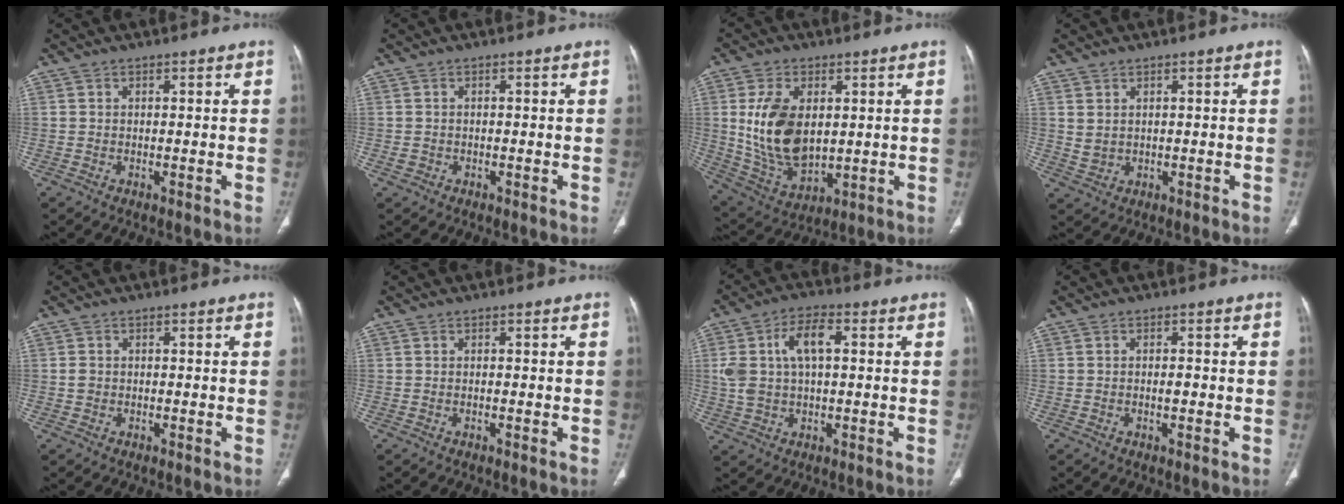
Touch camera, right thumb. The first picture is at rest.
{"total": 0.8, "force": [-0.3, 0.7, 0.2], "torque": [-0.004, 0.004, -0.001]}
{"total": 14.9, "force": [2.1, 9.1, 11.6], "torque": [-0.205, -0.017, 0.055]}
{"total": 2.1, "force": [0.9, 1.5, 1.1], "torque": [-0.019, -0.009, 0.029]}
{"total": 0.9, "force": [-0.1, 0.8, 0.4], "torque": [-0.006, 0.002, -0.001]}
{"total": 0.0}
{"total": 9.7, "force": [1.8, 5.1, 8.1], "torque": [-0.161, 0.019, 0.034]}
{"total": 1.2, "force": [-0.4, 0.5, 1.1], "torque": [-0.019, 0.001, -0.007]}